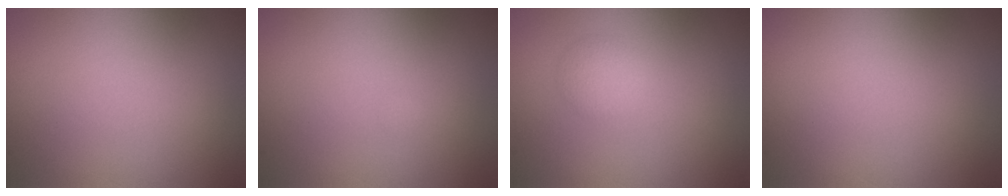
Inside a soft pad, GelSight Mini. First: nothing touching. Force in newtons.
{"total": 0.0}
{"total": 1.7, "press": 1.7, "slide": 0.2}
{"total": 0.0}